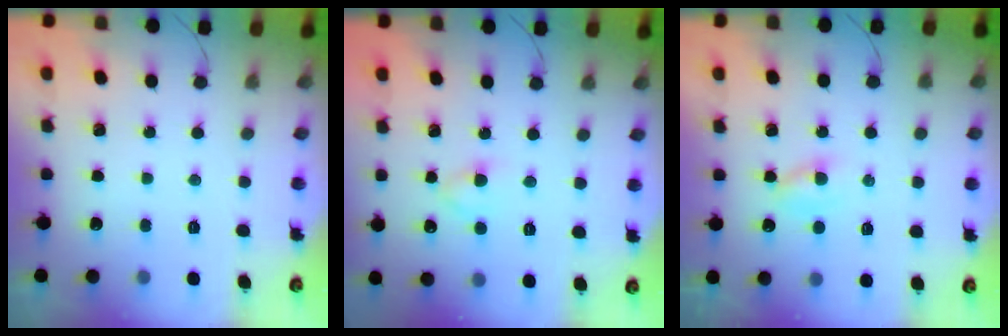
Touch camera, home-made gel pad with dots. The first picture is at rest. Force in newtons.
{"total": 2.5, "press": 2.2, "slide": 1.1}
{"total": 2.0, "press": 1.8, "slide": 0.9}